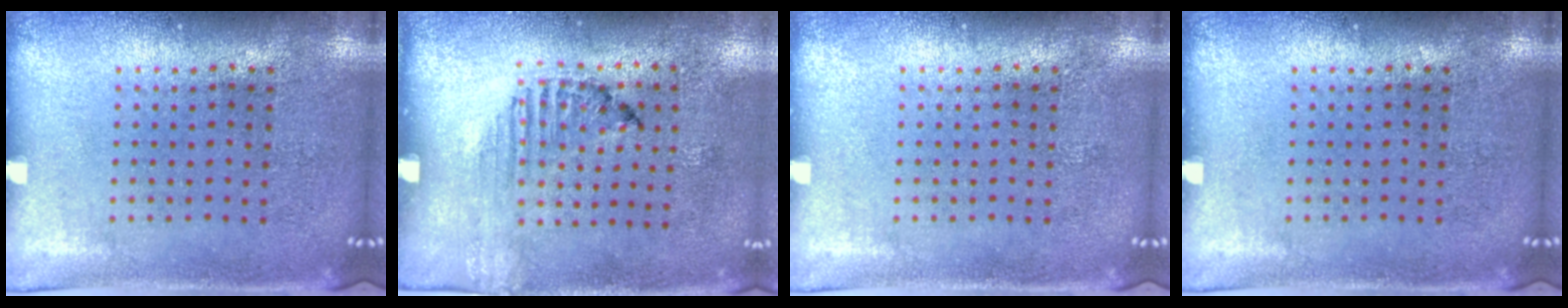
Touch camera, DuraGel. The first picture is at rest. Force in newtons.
{"total": 1.3, "press": 1.1, "slide": 0.7}
{"total": 0.0}
{"total": 0.0}